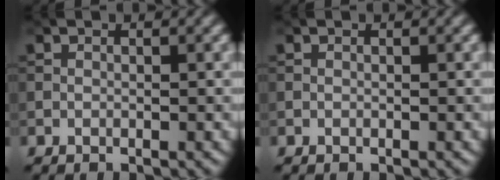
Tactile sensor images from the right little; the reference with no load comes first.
{"total": 0.0}